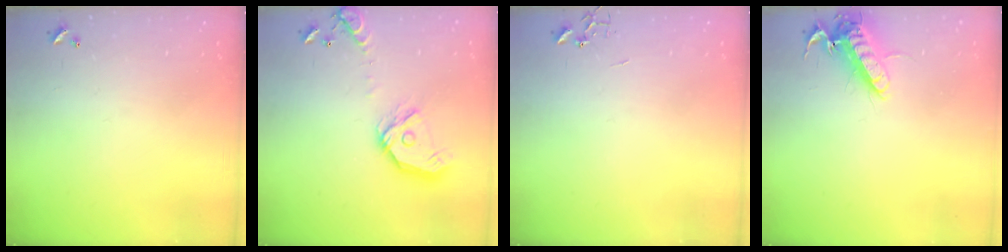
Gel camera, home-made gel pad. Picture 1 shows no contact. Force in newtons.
{"total": 15.9, "press": 15.7, "slide": 2.2}
{"total": 0.0}
{"total": 12.3, "press": 12.1, "slide": 1.8}